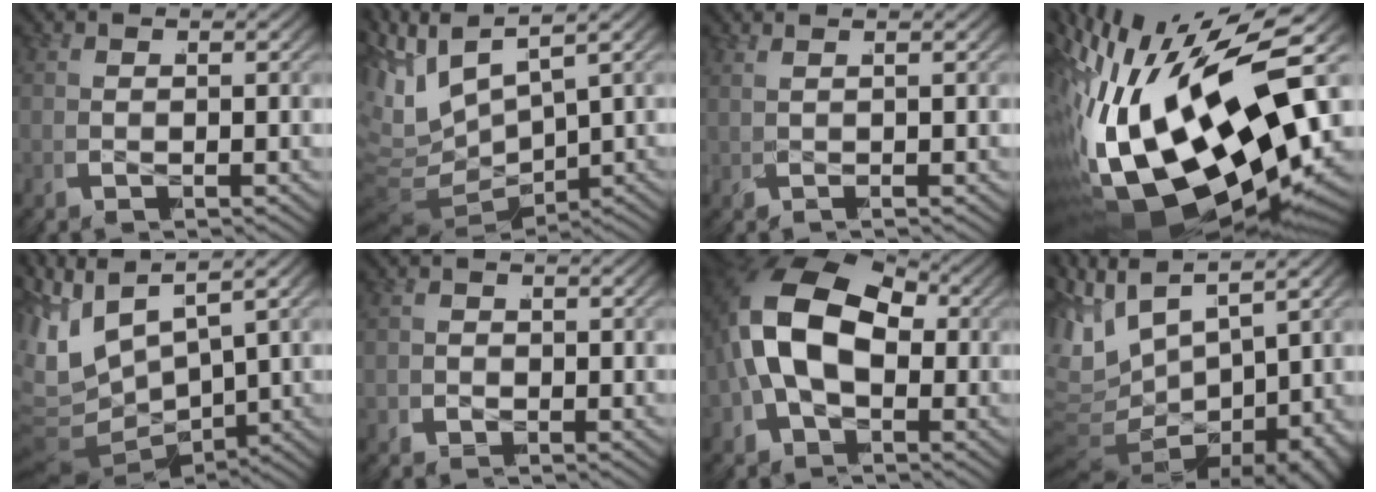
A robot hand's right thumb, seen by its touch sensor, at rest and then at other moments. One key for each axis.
{"total": 9.1, "fx": 0.7, "fy": 6.5, "fz": 6.4, "tx": -0.160, "ty": -0.025, "tz": 0.021}
{"total": 1.6, "fx": 0.8, "fy": -1.4, "fz": 0.1, "tx": 0.007, "ty": 0.017, "tz": 0.007}
{"total": 22.6, "fx": -4.5, "fy": 13.3, "fz": 17.7, "tx": -0.351, "ty": -0.032, "tz": -0.055}
{"total": 13.0, "fx": 0.9, "fy": 9.3, "fz": 9.1, "tx": -0.199, "ty": -0.016, "tz": 0.016}
{"total": 0.6, "fx": -0.4, "fy": 0.4, "fz": -0.2, "tx": 0.015, "ty": 0.005, "tz": -0.013}
{"total": 13.8, "fx": 1.0, "fy": 9.2, "fz": 10.2, "tx": -0.215, "ty": -0.004, "tz": 0.006}
{"total": 12.2, "fx": -0.1, "fy": 8.1, "fz": 9.2, "tx": -0.193, "ty": -0.022, "tz": 0.006}